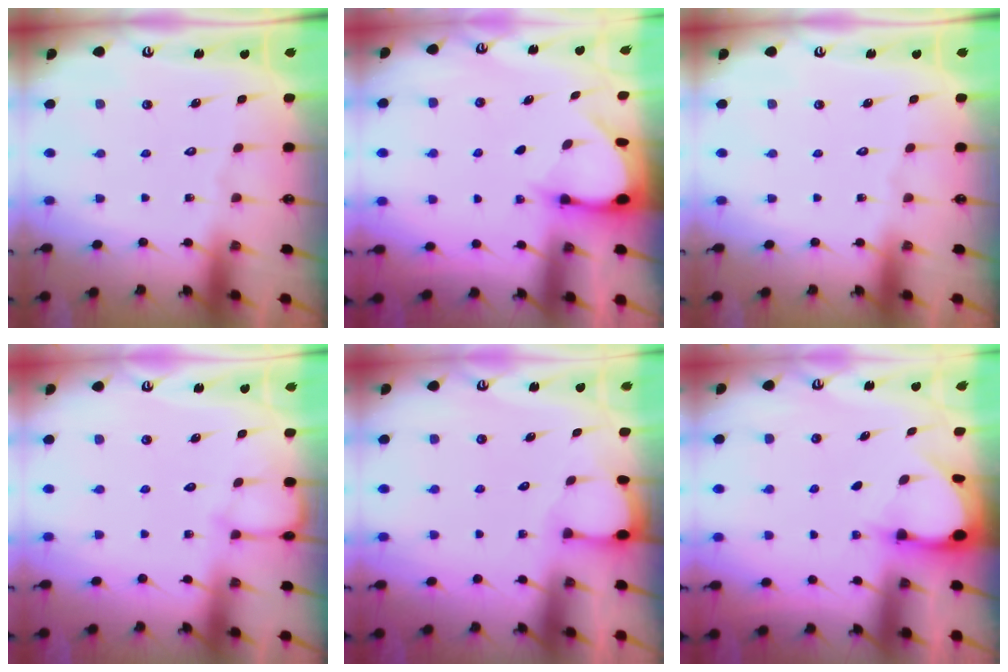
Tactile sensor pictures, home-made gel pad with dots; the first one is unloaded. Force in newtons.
{"total": 3.6, "press": 3.6, "slide": 0.3}
{"total": 0.0}
{"total": 3.6, "press": 3.6, "slide": 0.4}
{"total": 0.9, "press": 0.8, "slide": 0.2}
{"total": 3.0, "press": 3.0, "slide": 0.4}